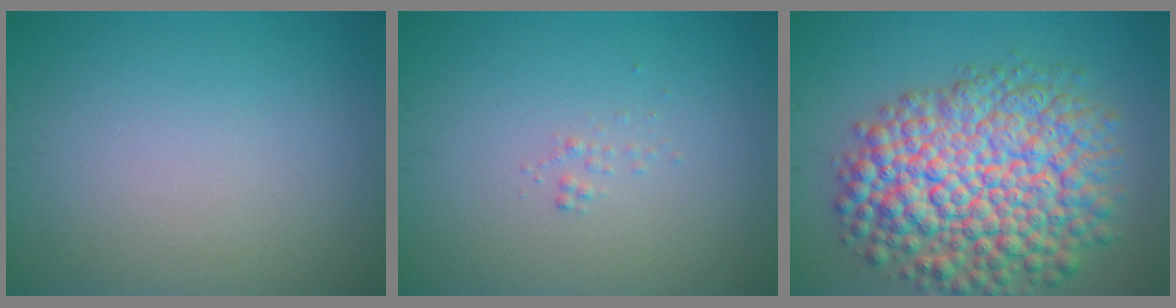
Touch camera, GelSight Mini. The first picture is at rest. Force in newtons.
{"total": 0.5, "press": 0.5, "slide": 0.0}
{"total": 12.2, "press": 12.2, "slide": 0.5}